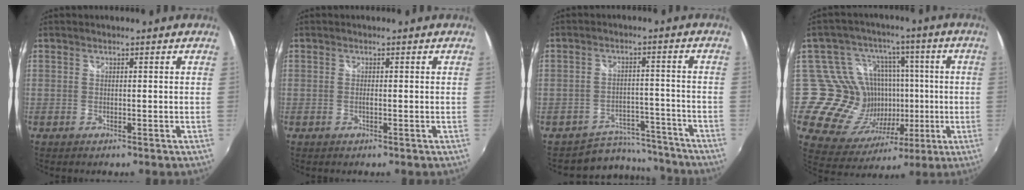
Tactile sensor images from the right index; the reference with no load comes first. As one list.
[{"total": 0.6, "force": [-0.2, 0.0, 0.6], "torque": [-0.011, -0.001, -0.005]}, {"total": 9.9, "force": [-8.9, 4.4, -0.4], "torque": [0.005, 0.044, -0.117]}, {"total": 15.7, "force": [0.0, 14.8, 5.3], "torque": [-0.118, 0.027, 0.014]}]